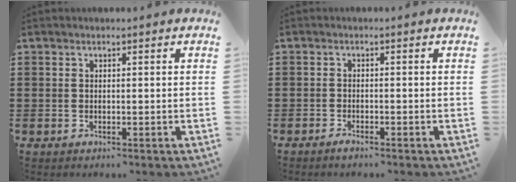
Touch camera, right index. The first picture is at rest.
{"total": 1.0, "force": [-0.9, 0.1, 0.4], "torque": [-0.012, -0.006, -0.016]}